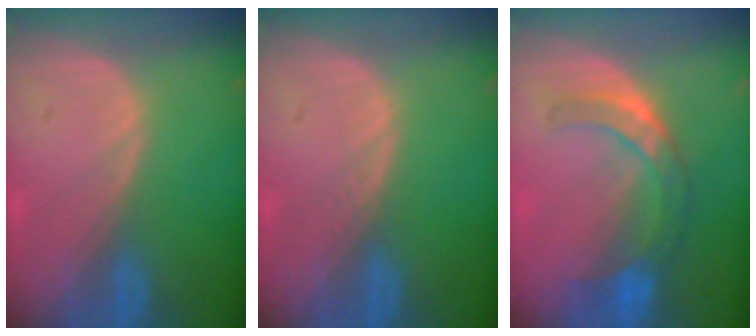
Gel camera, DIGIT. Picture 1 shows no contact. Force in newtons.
{"total": 0.6, "press": 0.6, "slide": 0.0}
{"total": 7.6, "press": 6.7, "slide": 3.6}